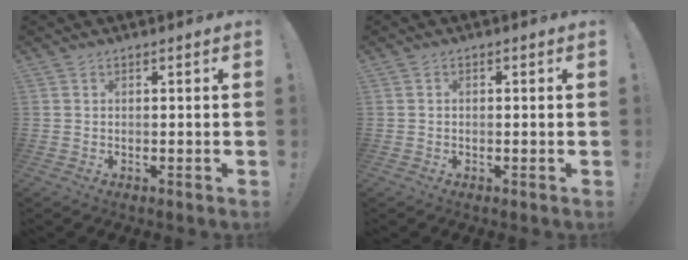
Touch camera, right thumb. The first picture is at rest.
{"total": 0.8, "force": [-0.5, 0.4, 0.4], "torque": [-0.012, 0.005, -0.009]}